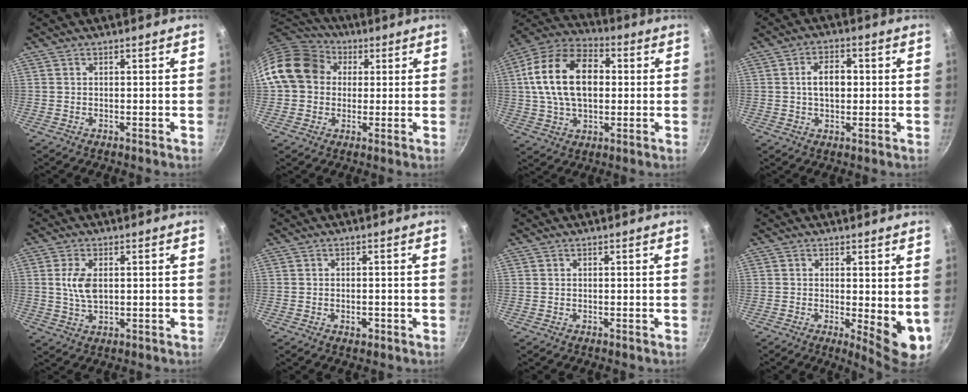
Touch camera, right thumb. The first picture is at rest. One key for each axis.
{"total": 14.6, "fx": 2.7, "fy": 12.2, "fz": 7.5, "tx": -0.112, "ty": 0.029, "tz": 0.033}
{"total": 19.5, "fx": 2.4, "fy": 12.4, "fz": 14.8, "tx": -0.242, "ty": 0.025, "tz": 0.027}
{"total": 6.6, "fx": 0.5, "fy": 4.2, "fz": 5.1, "tx": -0.067, "ty": 0.012, "tz": 0.004}
{"total": 5.7, "fx": 0.9, "fy": 3.2, "fz": 4.7, "tx": -0.090, "ty": -0.002, "tz": 0.018}
{"total": 1.9, "fx": -0.7, "fy": 1.1, "fz": 1.3, "tx": -0.019, "ty": 0.003, "tz": -0.011}
{"total": 0.0}
{"total": 7.9, "fx": -0.1, "fy": 2.6, "fz": 7.5, "tx": -0.092, "ty": -0.019, "tz": 0.004}